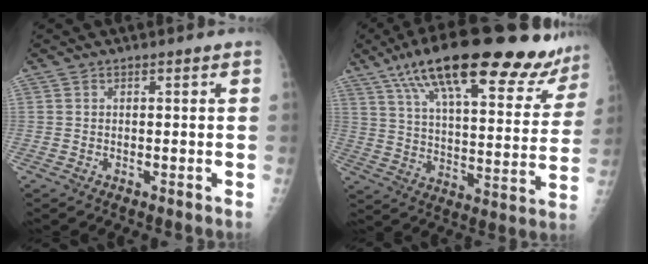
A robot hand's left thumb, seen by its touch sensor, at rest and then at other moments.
{"total": 30.2, "force": [21.0, 9.1, 19.6], "torque": [-0.274, -0.038, 0.306]}